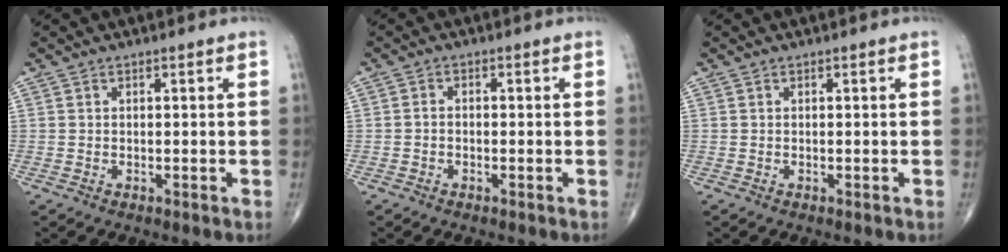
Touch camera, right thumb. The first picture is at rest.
{"total": 1.2, "force": [-0.4, 0.8, 0.7], "torque": [-0.009, 0.005, -0.009]}
{"total": 0.0}